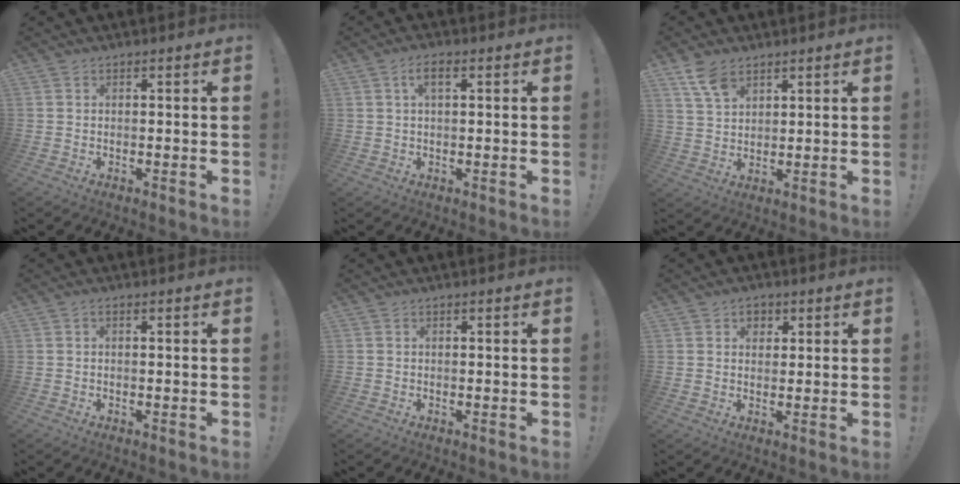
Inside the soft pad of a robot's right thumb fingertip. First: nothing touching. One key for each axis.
{"total": 3.8, "fx": 1.4, "fy": 1.8, "fz": 3.0, "tx": -0.053, "ty": 0.007, "tz": 0.022}
{"total": 7.5, "fx": 5.0, "fy": 4.0, "fz": 4.0, "tx": -0.077, "ty": -0.019, "tz": 0.096}
{"total": 0.8, "fx": -0.2, "fy": 0.3, "fz": 0.7, "tx": -0.013, "ty": 0.003, "tz": -0.004}
{"total": 0.5, "fx": -0.3, "fy": 0.4, "fz": 0.0, "tx": 0.001, "ty": 0.002, "tz": -0.005}
{"total": 3.9, "fx": 1.8, "fy": 3.2, "fz": 1.2, "tx": -0.007, "ty": -0.001, "tz": 0.029}